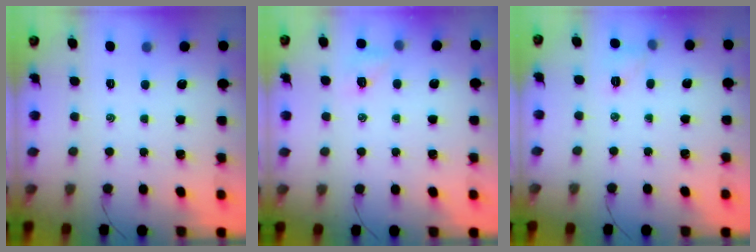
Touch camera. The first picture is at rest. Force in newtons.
{"total": 5.7, "press": 5.6, "slide": 1.3}
{"total": 5.5, "press": 5.3, "slide": 1.7}